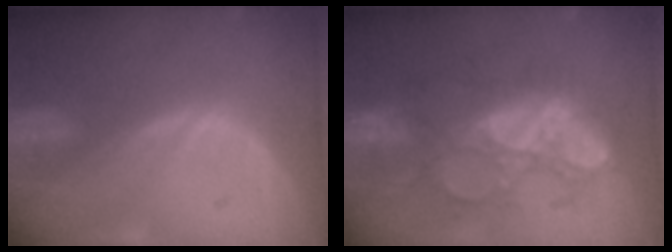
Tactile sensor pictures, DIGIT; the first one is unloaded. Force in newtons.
{"total": 9.2, "press": 9.2, "slide": 0.5}